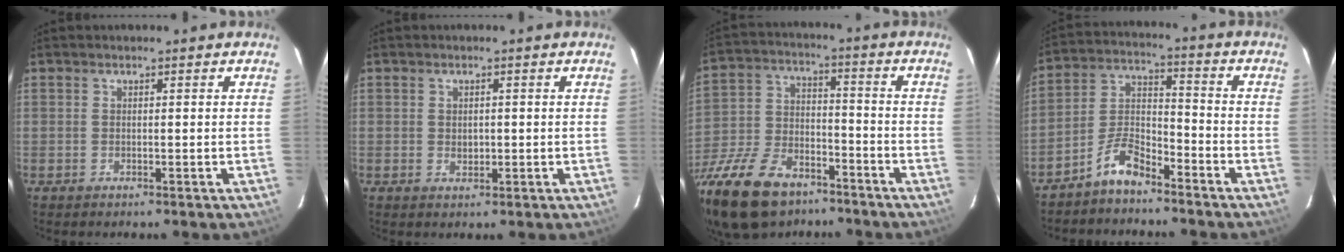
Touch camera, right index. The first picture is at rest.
{"total": 1.7, "force": [-0.1, 1.4, 1.0], "torque": [-0.013, 0.000, 0.001]}
{"total": 24.1, "force": [-16.5, 11.8, 12.9], "torque": [-0.293, -0.022, -0.282]}
{"total": 7.6, "force": [-5.9, 2.6, 4.0], "torque": [-0.093, 0.027, -0.116]}